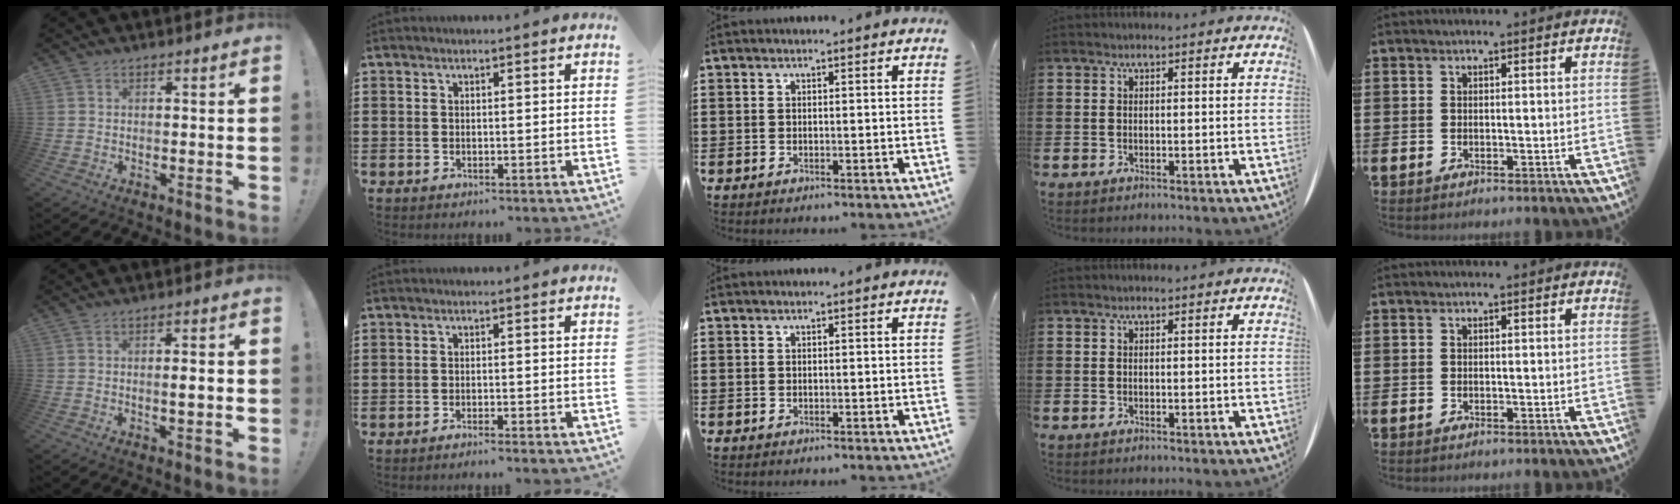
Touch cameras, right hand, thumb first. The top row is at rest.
{"thumb": {"total": 2.6, "force": [-0.3, 0.0, 2.5], "torque": [-0.030, -0.007, -0.011]}, "index": {"total": 1.7, "force": [-1.6, -0.5, 0.3], "torque": [-0.005, 0.001, -0.032]}}